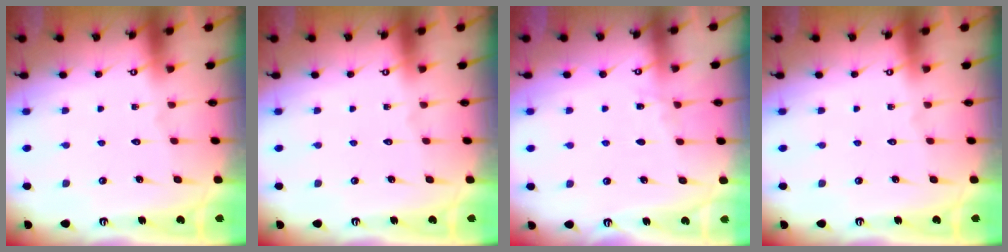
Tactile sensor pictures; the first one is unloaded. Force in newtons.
{"total": 0.0}
{"total": 2.7, "press": 2.7, "slide": 0.4}
{"total": 0.0}